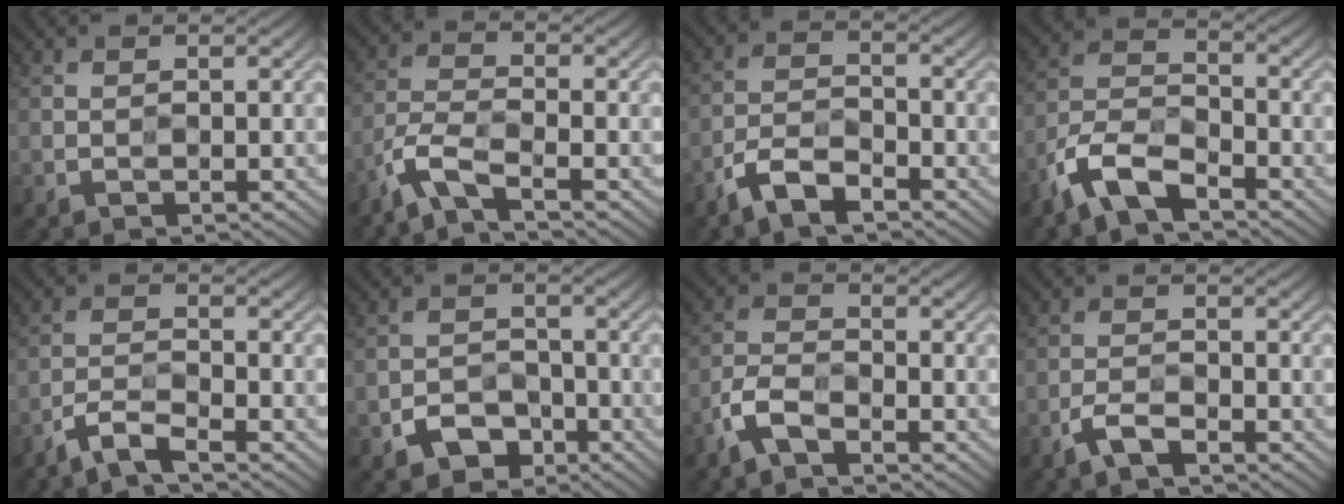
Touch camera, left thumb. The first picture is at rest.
{"total": 5.0, "force": [-3.6, 1.1, 3.3], "torque": [-0.073, -0.005, -0.090]}
{"total": 5.8, "force": [-4.1, 2.2, 3.5], "torque": [-0.072, 0.000, -0.088]}
{"total": 8.5, "force": [-5.8, 3.4, 5.2], "torque": [-0.107, -0.003, -0.133]}
{"total": 3.8, "force": [-3.1, 0.5, 2.2], "torque": [-0.046, 0.001, -0.072]}
{"total": 4.5, "force": [-2.7, 3.0, 2.1], "torque": [-0.036, -0.003, -0.055]}
{"total": 4.3, "force": [-2.9, 1.7, 2.8], "torque": [-0.064, 0.002, -0.072]}
{"total": 3.2, "force": [-2.2, 1.0, 2.1], "torque": [-0.048, 0.002, -0.050]}